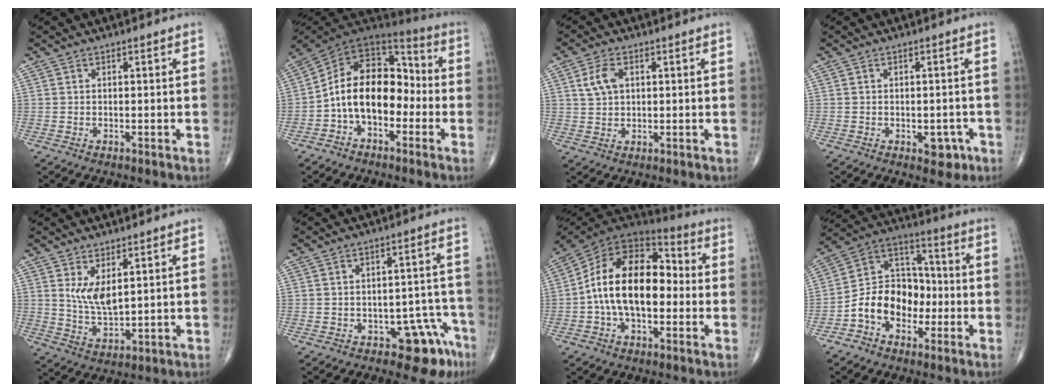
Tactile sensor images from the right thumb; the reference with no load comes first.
{"total": 15.8, "force": [-3.1, 10.1, 11.7], "torque": [-0.168, 0.063, -0.064]}
{"total": 4.8, "force": [1.5, 3.0, 3.4], "torque": [-0.065, 0.001, 0.029]}
{"total": 3.6, "force": [-1.6, 2.2, 2.4], "torque": [-0.007, 0.007, -0.016]}
{"total": 6.2, "force": [2.4, 2.5, 5.1], "torque": [-0.094, -0.028, 0.059]}
{"total": 7.8, "force": [-4.7, 4.2, 4.6], "torque": [-0.015, 0.039, -0.055]}
{"total": 18.6, "force": [-1.1, 11.1, 14.9], "torque": [-0.237, 0.044, -0.028]}
{"total": 13.2, "force": [-3.9, 9.8, 8.0], "torque": [-0.104, 0.053, -0.078]}